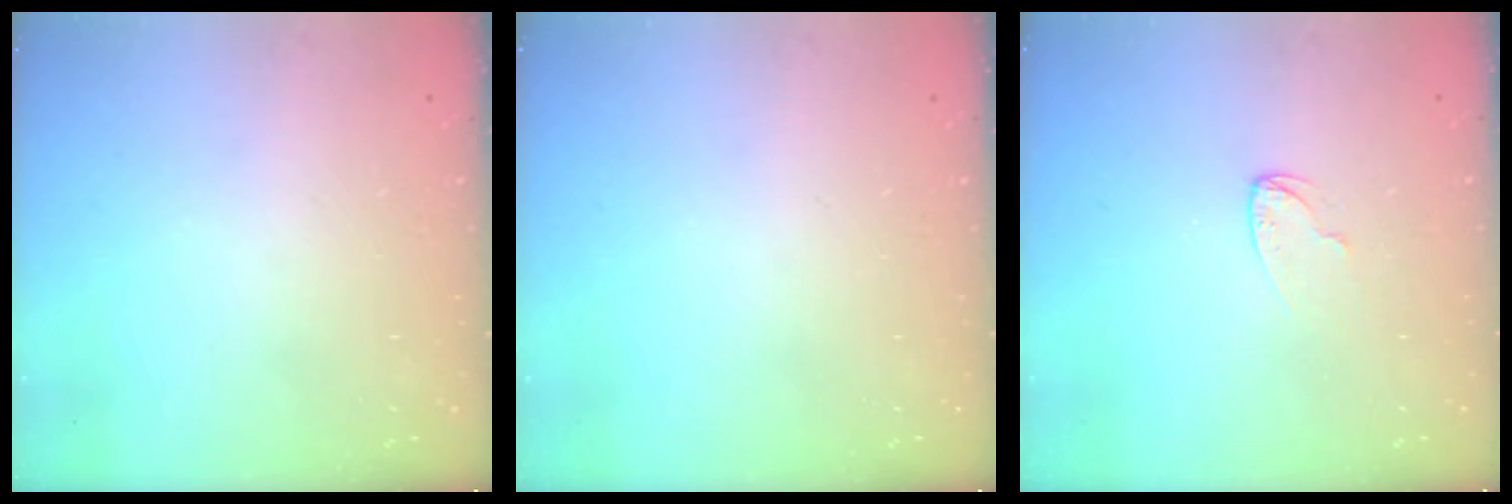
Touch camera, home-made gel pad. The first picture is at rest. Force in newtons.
{"total": 0.0}
{"total": 3.9, "press": 3.9, "slide": 0.4}